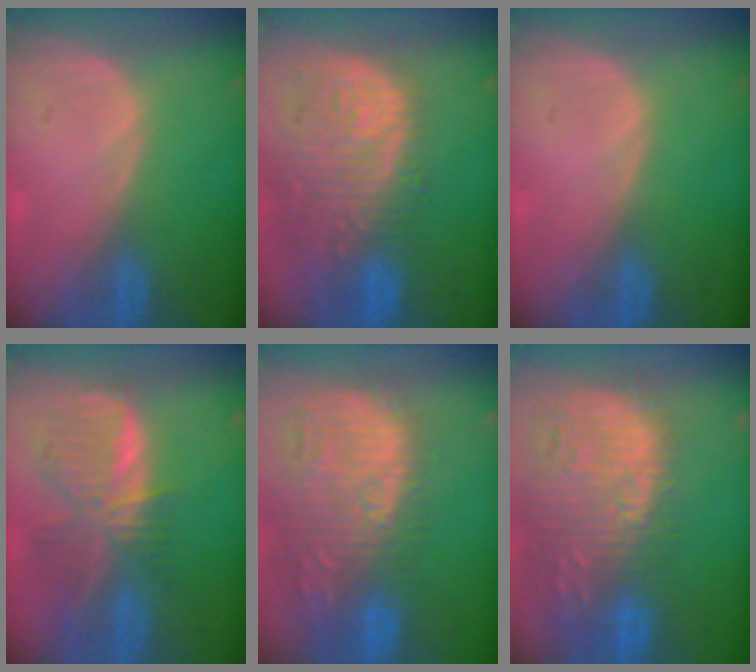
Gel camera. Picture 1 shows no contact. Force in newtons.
{"total": 14.0, "press": 11.5, "slide": 7.9}
{"total": 0.0}
{"total": 8.8, "press": 7.7, "slide": 4.4}
{"total": 15.3, "press": 13.0, "slide": 8.1}
{"total": 16.0, "press": 13.2, "slide": 9.0}